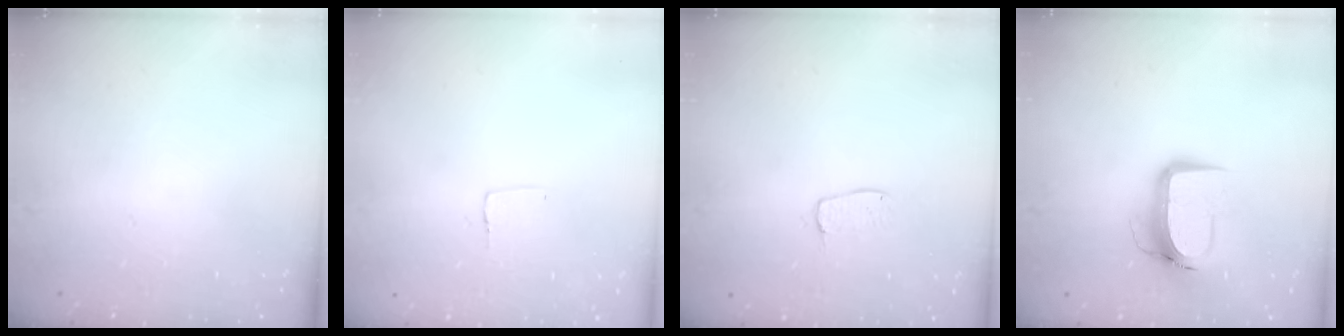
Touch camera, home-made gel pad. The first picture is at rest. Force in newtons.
{"total": 3.8, "press": 3.8, "slide": 0.1}
{"total": 4.5, "press": 4.5, "slide": 0.3}
{"total": 11.3, "press": 11.2, "slide": 1.3}